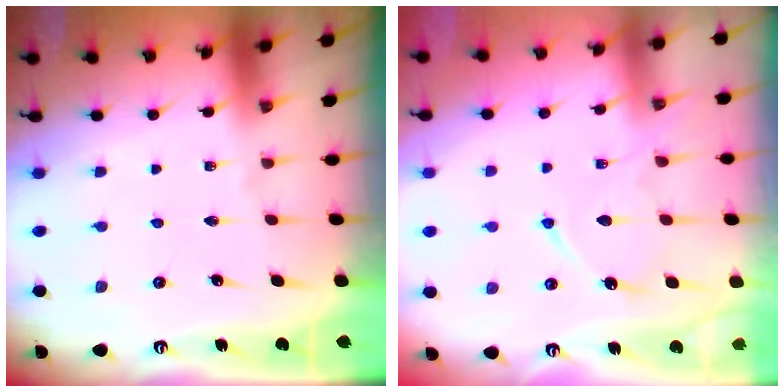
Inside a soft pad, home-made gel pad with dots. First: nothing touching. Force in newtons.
{"total": 11.4, "press": 11.3, "slide": 1.3}